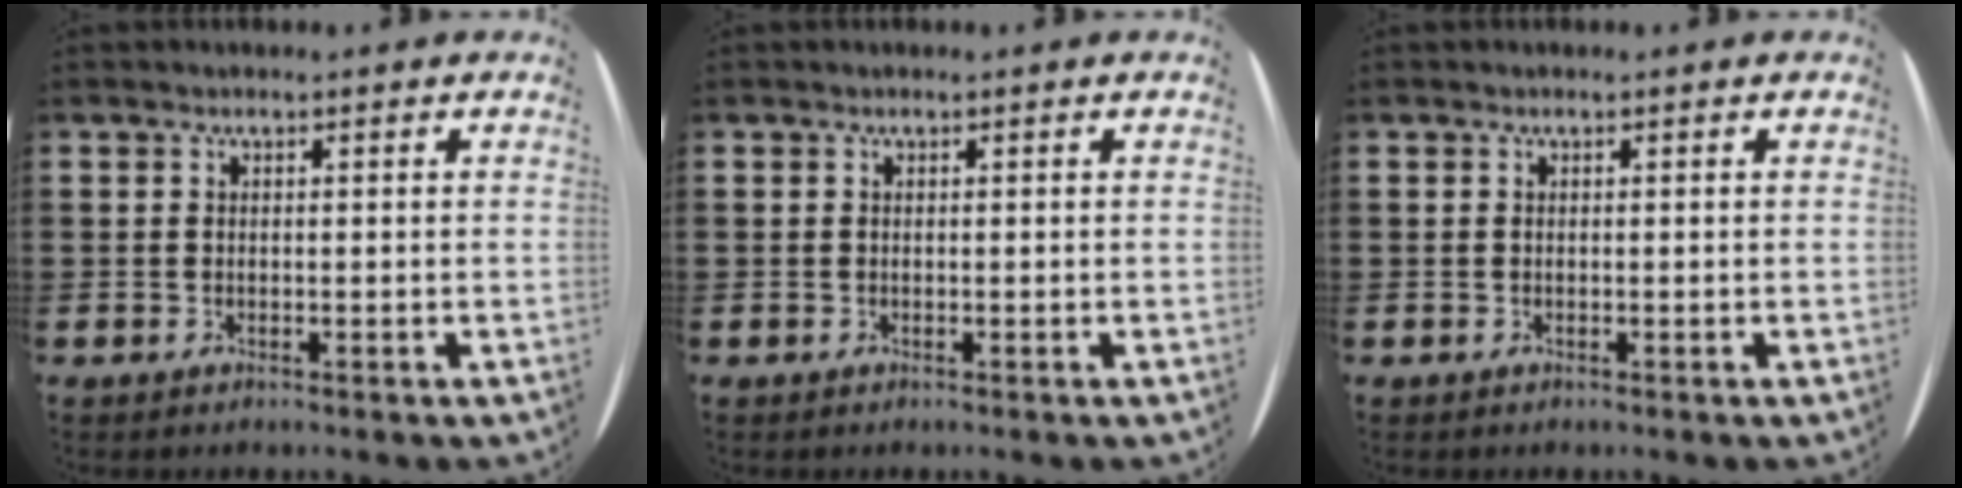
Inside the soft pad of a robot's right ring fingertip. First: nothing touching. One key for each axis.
{"total": 0.0}
{"total": 0.0}